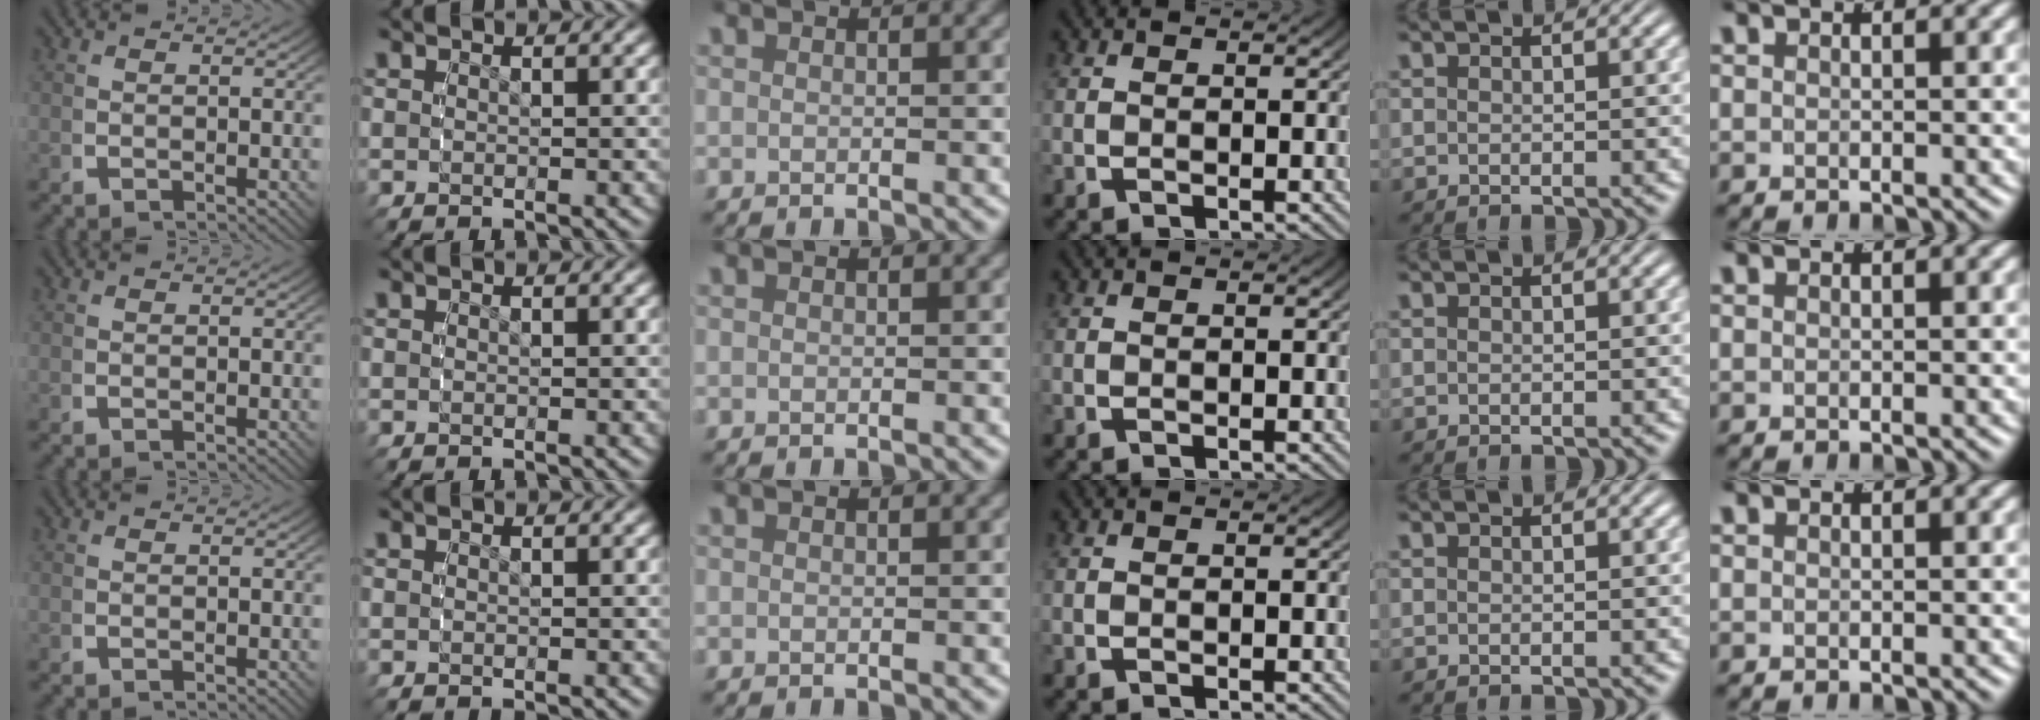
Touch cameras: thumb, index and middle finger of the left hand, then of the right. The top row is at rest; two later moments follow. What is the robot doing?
{"motion": "reach", "object": "jewelry box"}